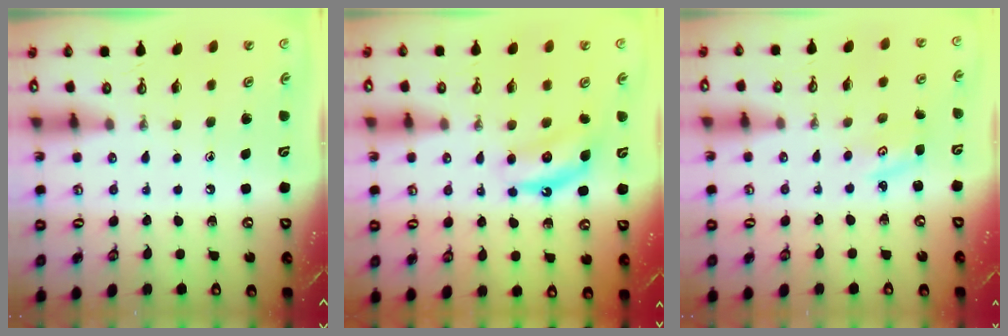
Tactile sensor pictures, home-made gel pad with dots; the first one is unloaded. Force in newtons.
{"total": 6.0, "press": 6.0, "slide": 0.8}
{"total": 2.8, "press": 2.8, "slide": 0.3}